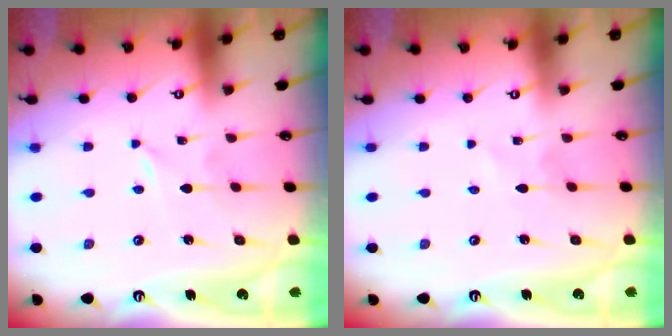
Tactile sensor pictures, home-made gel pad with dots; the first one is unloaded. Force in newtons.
{"total": 0.6, "press": 0.6, "slide": 0.1}